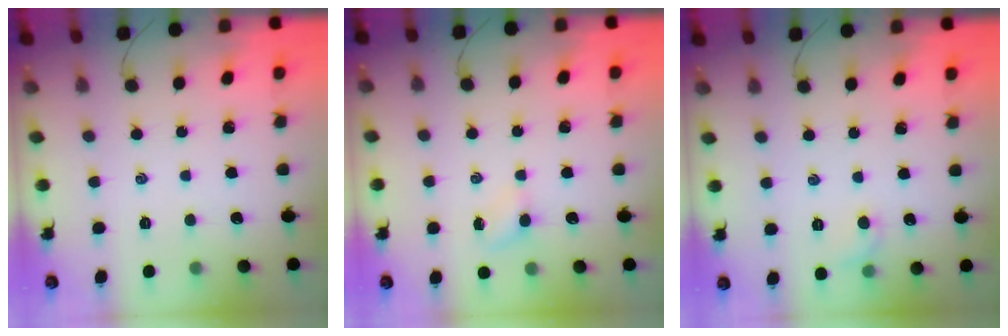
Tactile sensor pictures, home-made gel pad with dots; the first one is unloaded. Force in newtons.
{"total": 2.8, "press": 2.6, "slide": 0.9}
{"total": 4.8, "press": 4.6, "slide": 1.5}